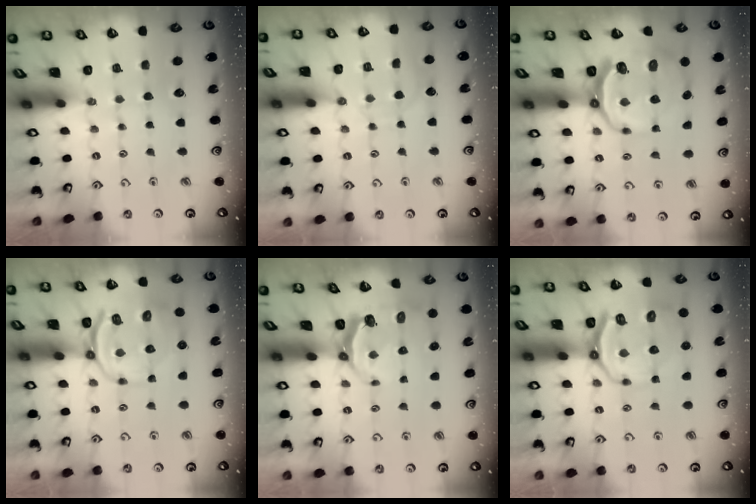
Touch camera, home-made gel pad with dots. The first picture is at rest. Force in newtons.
{"total": 5.3, "press": 5.3, "slide": 0.6}
{"total": 10.1, "press": 9.1, "slide": 4.4}
{"total": 10.1, "press": 9.8, "slide": 2.6}
{"total": 5.9, "press": 5.2, "slide": 2.9}
{"total": 10.7, "press": 10.2, "slide": 3.4}